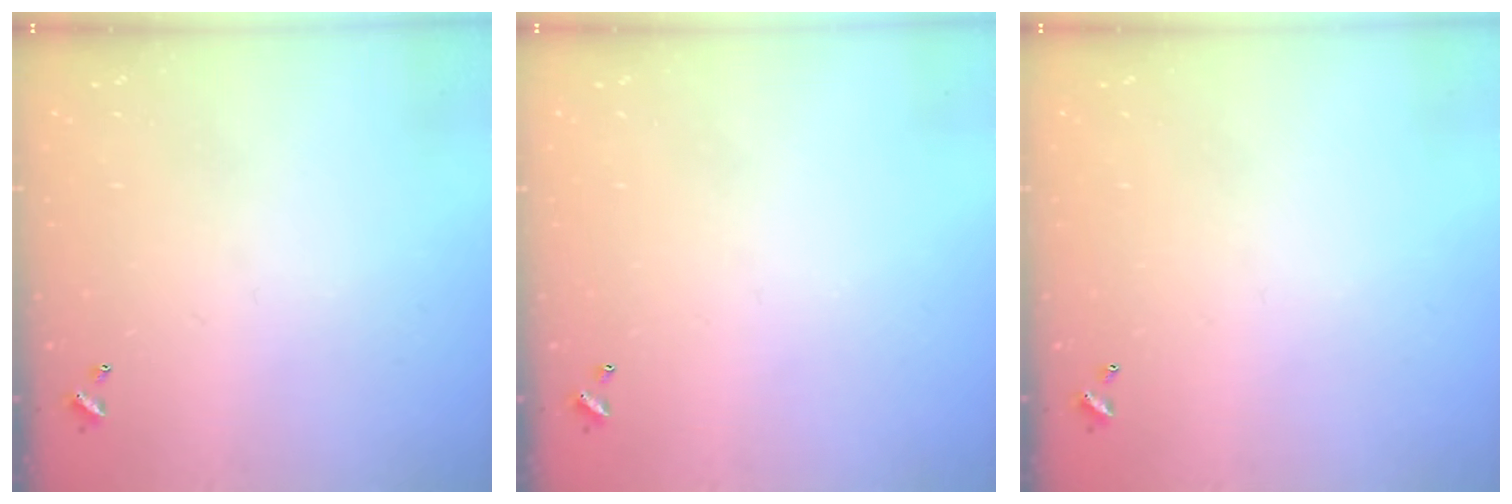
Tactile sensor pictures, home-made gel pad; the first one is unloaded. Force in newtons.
{"total": 0.0}
{"total": 0.0}